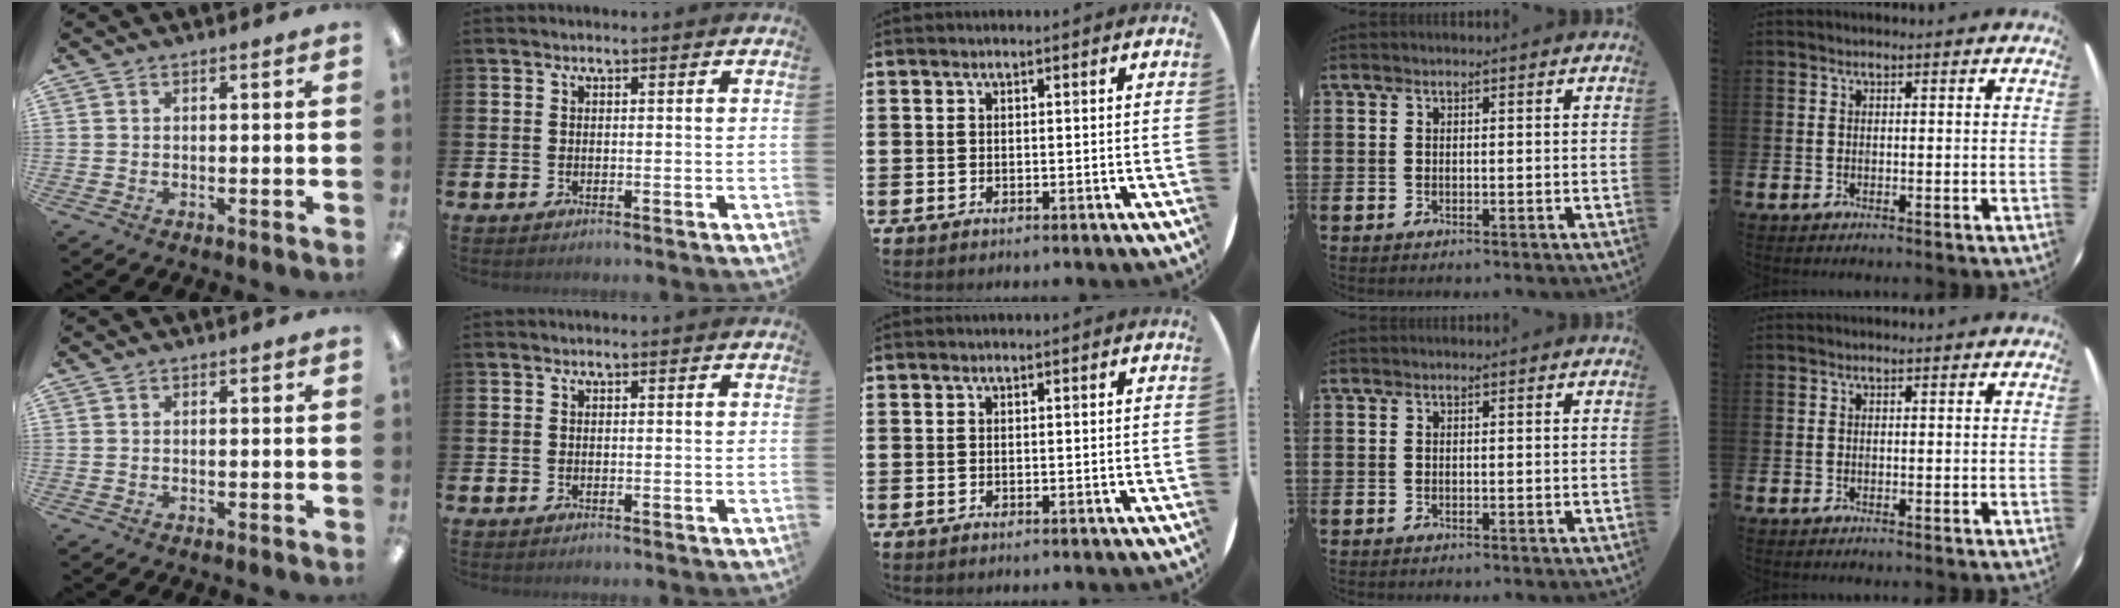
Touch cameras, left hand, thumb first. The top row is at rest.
{}